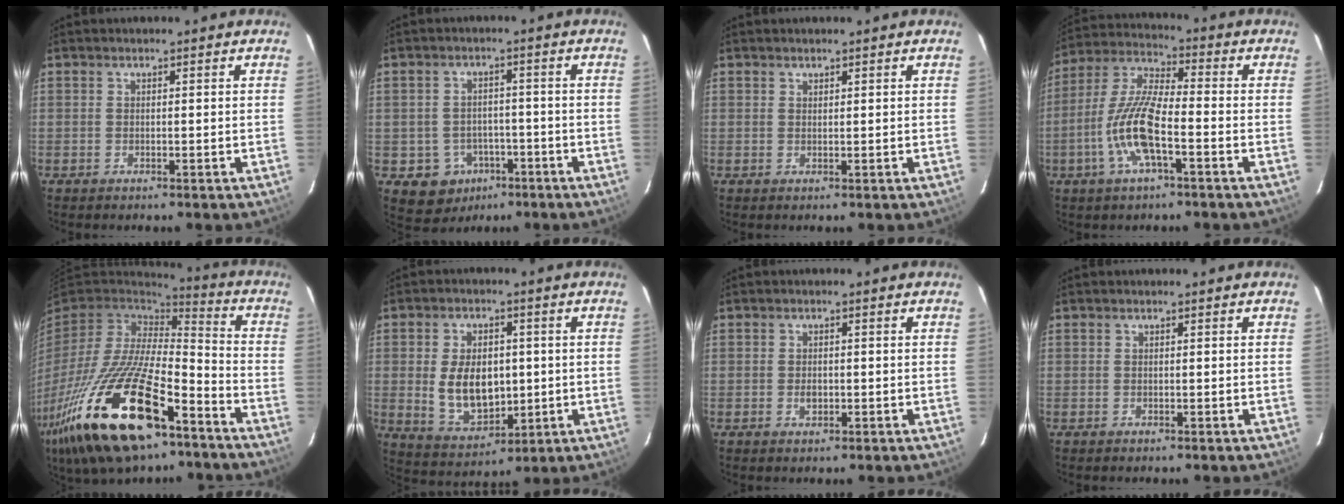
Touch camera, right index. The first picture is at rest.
{"total": 7.5, "force": [-3.7, 6.4, 1.4], "torque": [-0.039, 0.026, -0.035]}
{"total": 0.6, "force": [0.5, 0.3, 0.0], "torque": [-0.001, 0.001, 0.010]}
{"total": 12.2, "force": [-4.3, 3.0, 11.0], "torque": [-0.234, -0.001, -0.086]}
{"total": 28.6, "force": [-15.7, 11.1, 21.2], "torque": [-0.432, -0.044, -0.276]}
{"total": 11.2, "force": [0.0, 7.1, 8.6], "torque": [-0.172, -0.002, 0.019]}
{"total": 1.7, "force": [-0.4, 1.2, 1.1], "torque": [-0.017, 0.001, -0.006]}
{"total": 0.0}